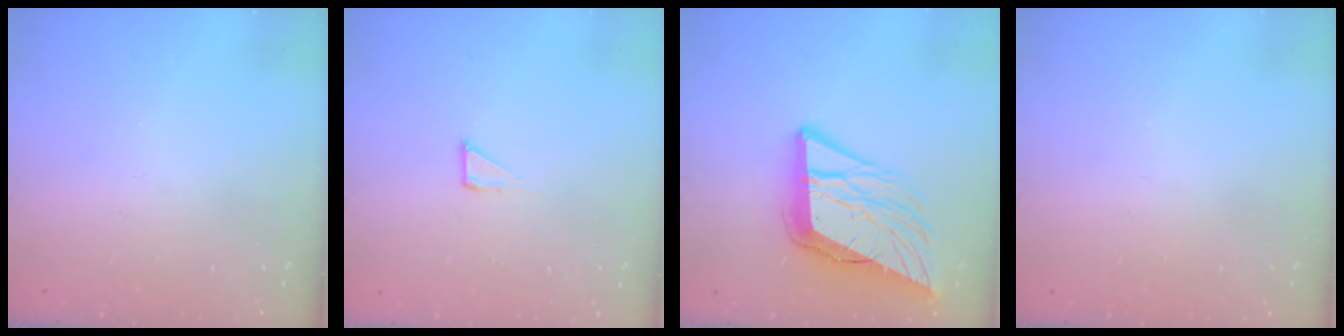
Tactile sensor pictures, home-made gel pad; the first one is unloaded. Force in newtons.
{"total": 2.3, "press": 2.3, "slide": 0.1}
{"total": 15.3, "press": 15.1, "slide": 2.7}
{"total": 1.6, "press": 1.6, "slide": 0.1}